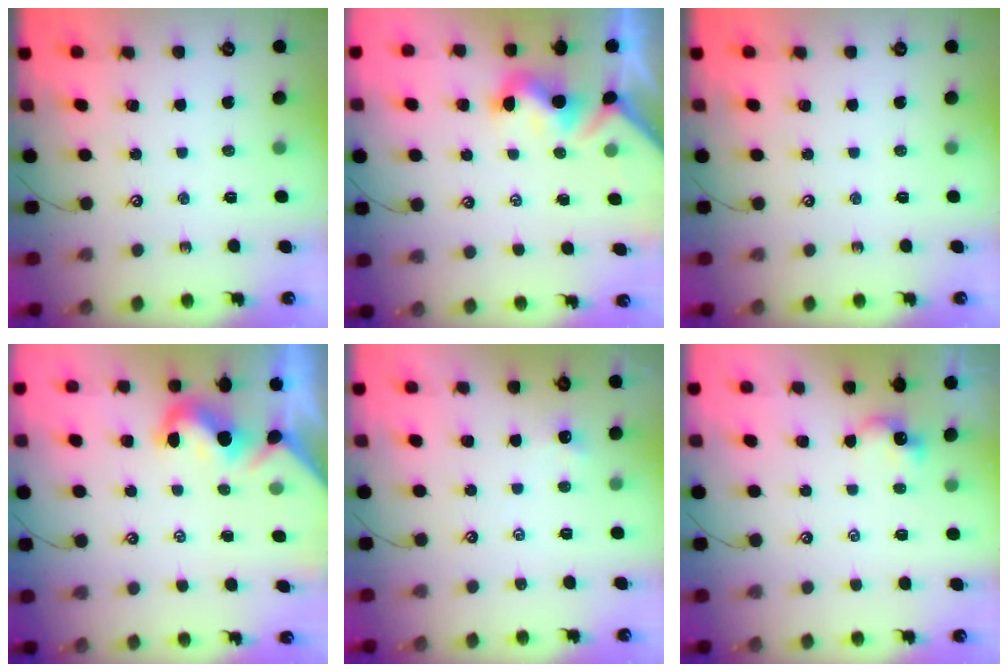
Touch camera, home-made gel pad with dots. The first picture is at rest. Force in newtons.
{"total": 1.5, "press": 1.3, "slide": 0.7}
{"total": 0.0}
{"total": 2.0, "press": 1.9, "slide": 0.5}
{"total": 0.5, "press": 0.4, "slide": 0.3}
{"total": 2.8, "press": 2.8, "slide": 0.1}